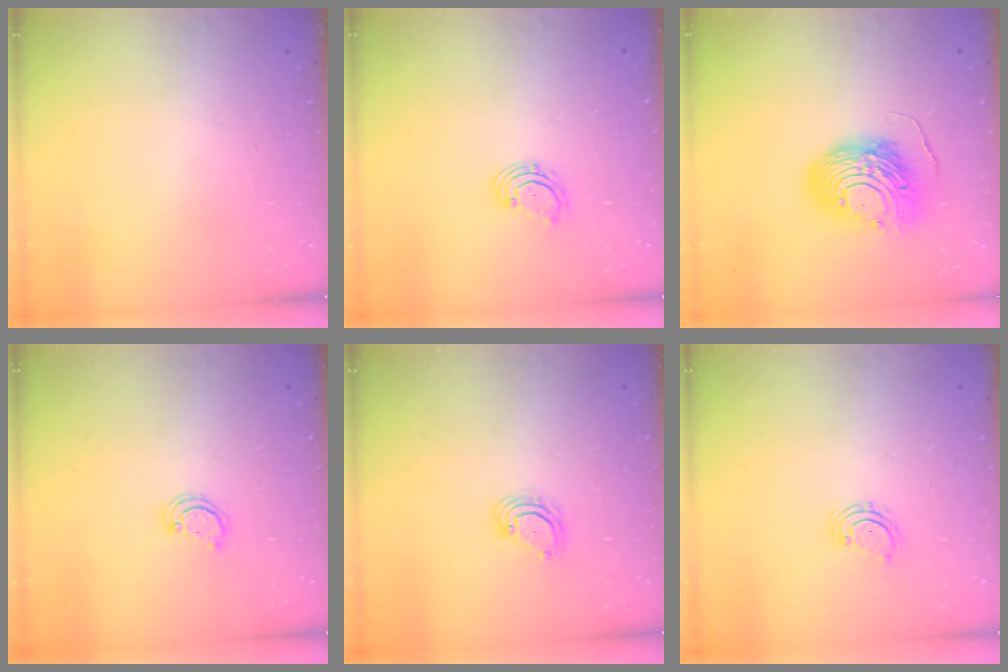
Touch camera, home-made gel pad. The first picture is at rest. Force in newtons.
{"total": 2.2, "press": 2.1, "slide": 0.7}
{"total": 13.8, "press": 13.7, "slide": 1.3}
{"total": 2.5, "press": 2.5, "slide": 0.2}
{"total": 5.0, "press": 4.9, "slide": 0.4}
{"total": 2.3, "press": 2.3, "slide": 0.5}